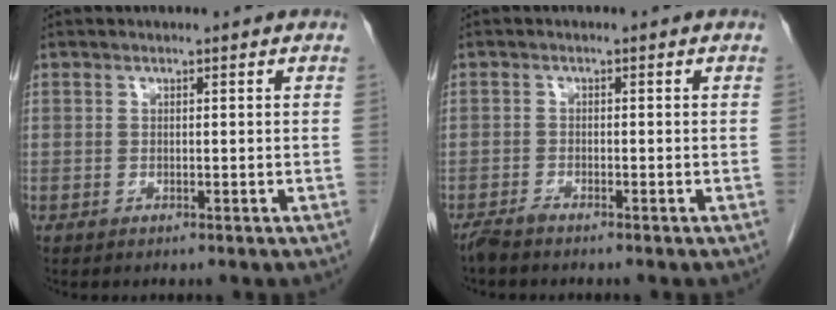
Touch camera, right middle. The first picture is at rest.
{"total": 1.6, "force": [-1.5, 0.0, 0.6], "torque": [-0.018, -0.003, -0.029]}